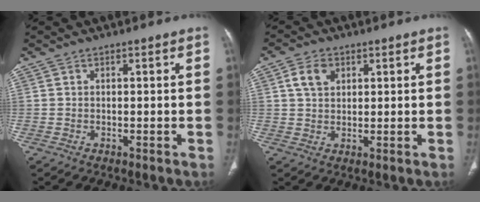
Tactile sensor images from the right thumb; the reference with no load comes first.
{"total": 4.9, "force": [1.9, 3.6, 2.8], "torque": [-0.038, -0.002, 0.035]}